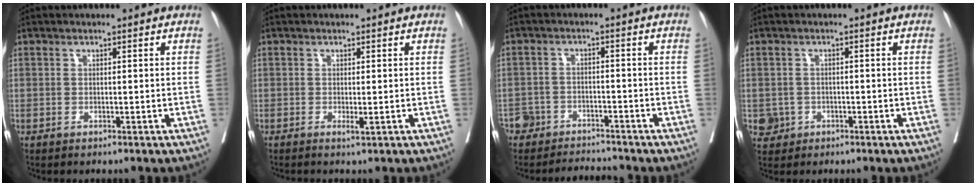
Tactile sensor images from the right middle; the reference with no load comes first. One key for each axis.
{"total": 0.9, "fx": -0.3, "fy": 0.0, "fz": 0.8, "tx": -0.017, "ty": -0.004, "tz": -0.005}
{"total": 6.2, "fx": -6.0, "fy": 1.7, "fz": 0.2, "tx": 0.004, "ty": 0.009, "tz": -0.098}
{"total": 2.7, "fx": -0.9, "fy": 2.5, "fz": 0.2, "tx": 0.002, "ty": 0.008, "tz": -0.010}